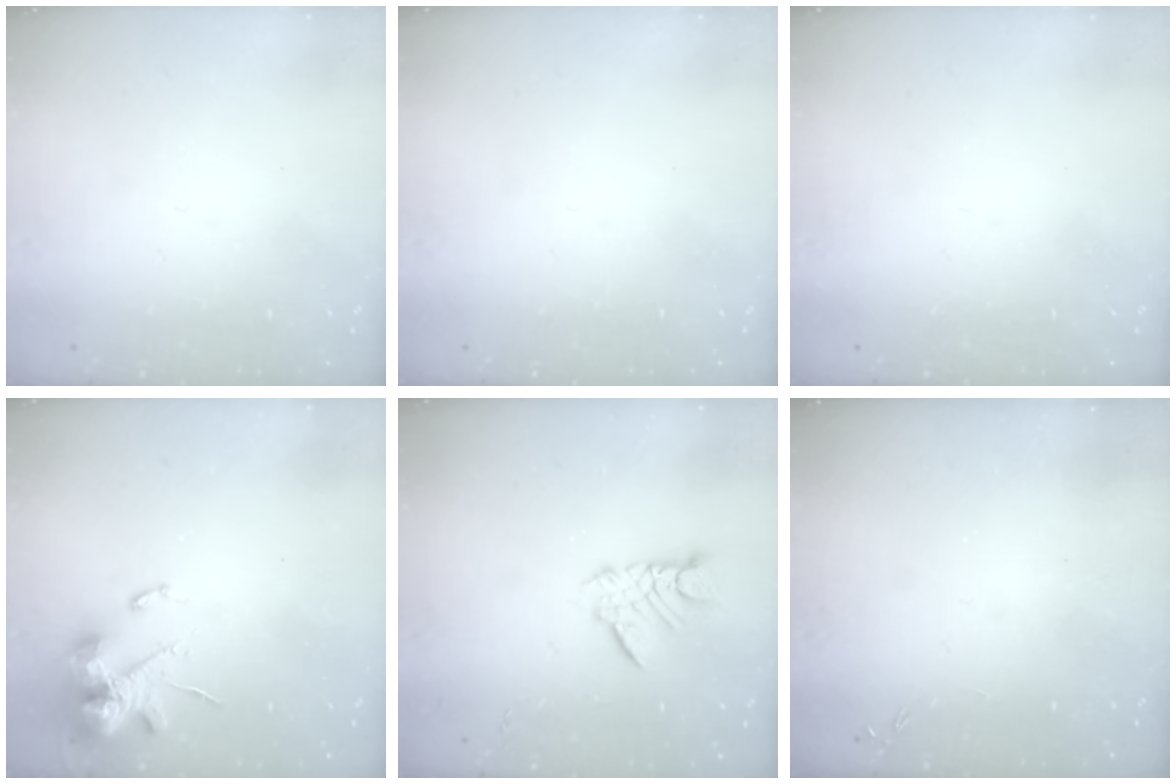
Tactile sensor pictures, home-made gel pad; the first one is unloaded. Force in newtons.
{"total": 0.0}
{"total": 0.0}
{"total": 13.6, "press": 13.4, "slide": 2.1}
{"total": 9.0, "press": 9.0, "slide": 0.7}
{"total": 0.0}